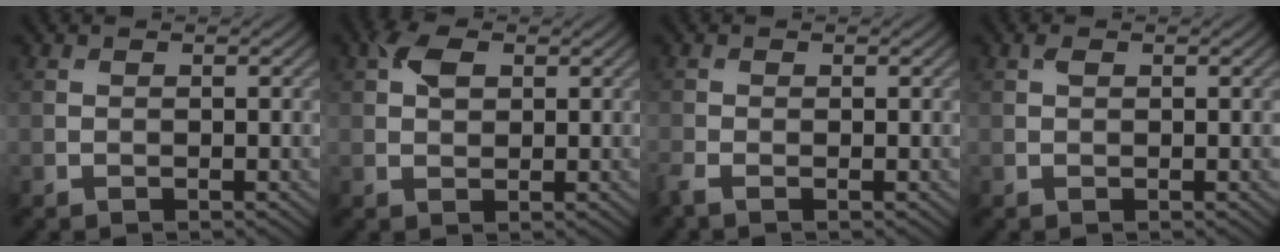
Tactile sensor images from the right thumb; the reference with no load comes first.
{"total": 3.2, "force": [1.2, 2.0, 2.2], "torque": [-0.047, 0.007, 0.020]}
{"total": 1.3, "force": [-1.0, 0.2, 0.8], "torque": [-0.028, -0.004, -0.027]}
{"total": 0.7, "force": [0.3, 0.4, 0.5], "torque": [-0.012, 0.001, 0.006]}